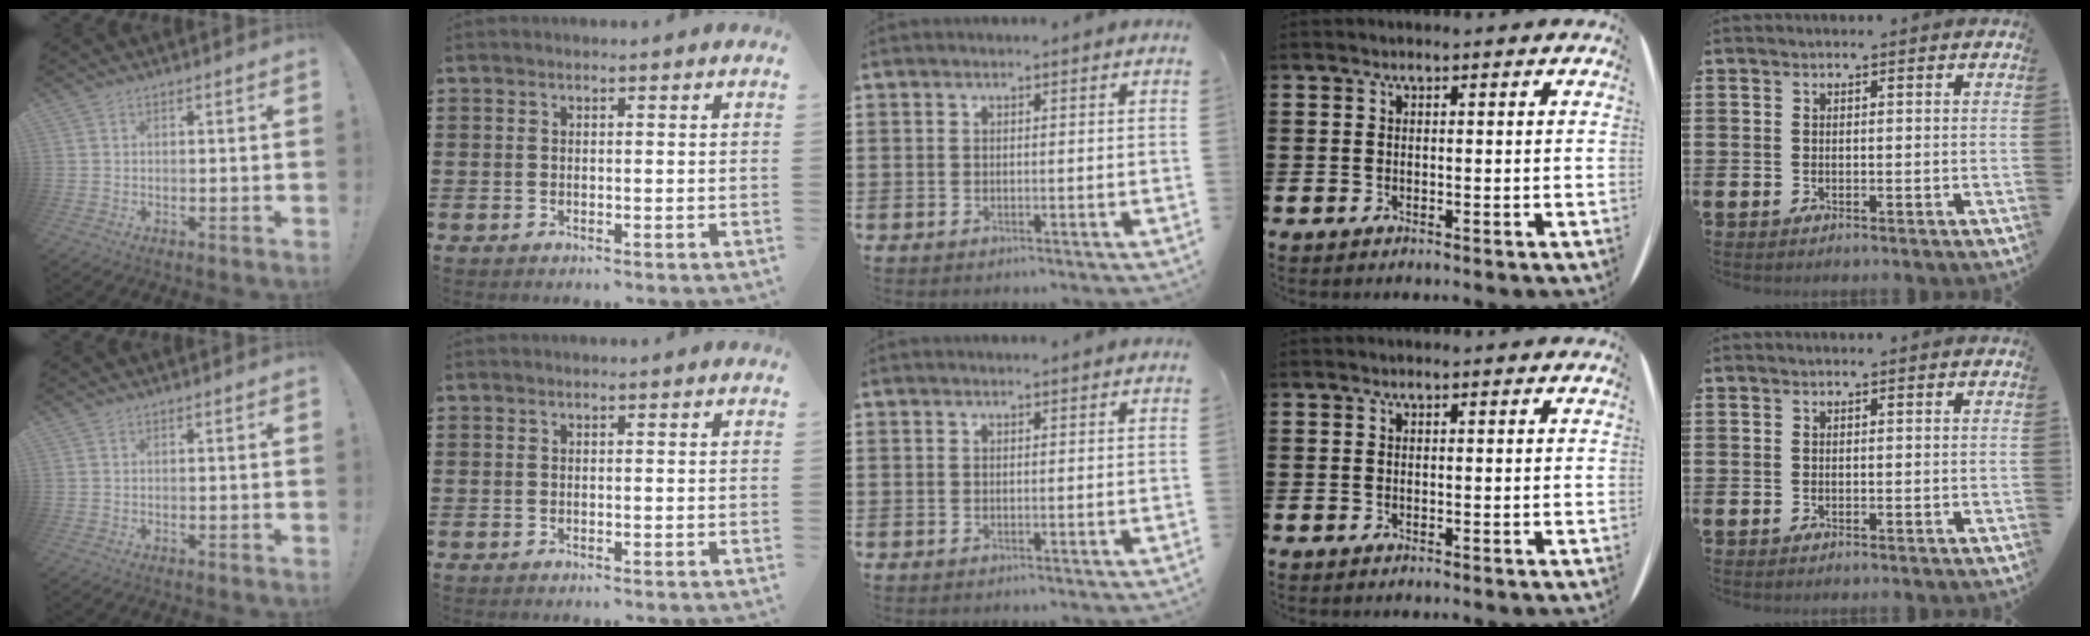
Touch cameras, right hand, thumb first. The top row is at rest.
{}